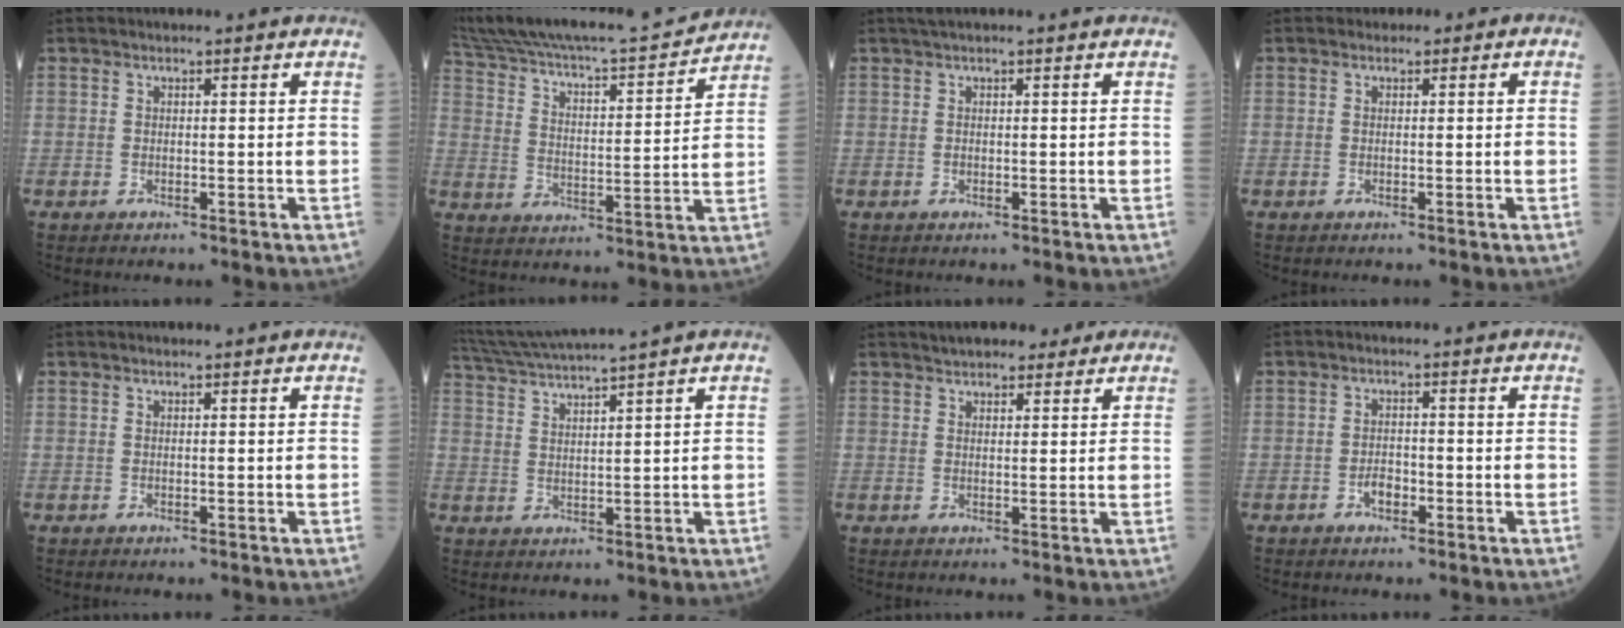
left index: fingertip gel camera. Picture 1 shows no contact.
{"total": 23.0, "force": [21.3, 2.1, 8.5], "torque": [-0.159, -0.003, 0.323]}
{"total": 1.0, "force": [0.7, 0.1, 0.7], "torque": [-0.018, 0.016, 0.014]}
{"total": 0.7, "force": [-0.1, 0.7, 0.2], "torque": [-0.001, 0.003, -0.006]}
{"total": 0.0}
{"total": 9.2, "force": [8.1, -2.1, 3.9], "torque": [-0.074, 0.014, 0.141]}
{"total": 6.7, "force": [5.6, 2.4, 2.8], "torque": [-0.033, 0.025, 0.083]}
{"total": 2.0, "force": [-1.1, 1.0, 1.3], "torque": [-0.021, 0.004, -0.020]}